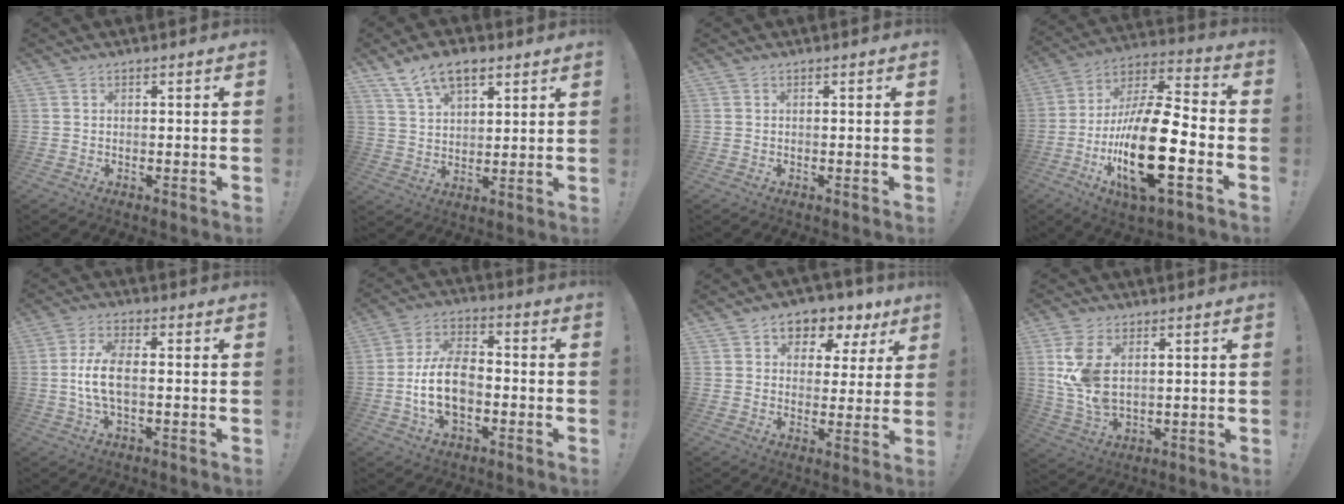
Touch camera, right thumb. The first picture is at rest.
{"total": 10.2, "force": [6.6, 5.2, 5.8], "torque": [-0.098, -0.022, 0.123]}
{"total": 0.0}
{"total": 23.9, "force": [-7.2, 7.7, 21.5], "torque": [-0.421, 0.030, -0.121]}
{"total": 8.3, "force": [-0.6, 3.2, 7.7], "torque": [-0.164, -0.003, -0.013]}
{"total": 13.6, "force": [-3.2, 8.4, 10.2], "torque": [-0.192, 0.015, -0.059]}
{"total": 6.3, "force": [3.1, 5.0, 2.2], "torque": [-0.021, -0.028, 0.058]}
{"total": 10.6, "force": [3.2, 5.9, 8.2], "torque": [-0.164, -0.024, 0.058]}